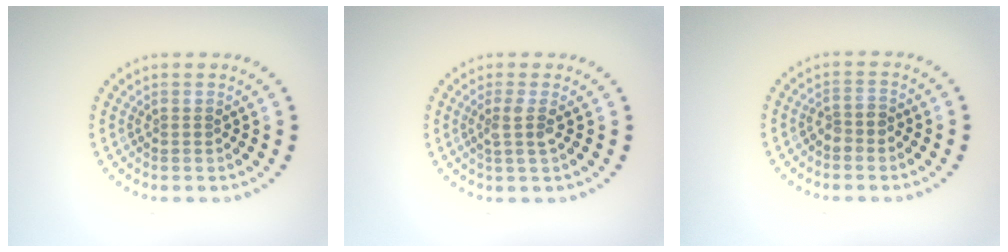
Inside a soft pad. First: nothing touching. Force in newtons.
{"total": 1.7, "press": 1.3, "slide": 1.2}
{"total": 1.6, "press": 1.3, "slide": 0.9}